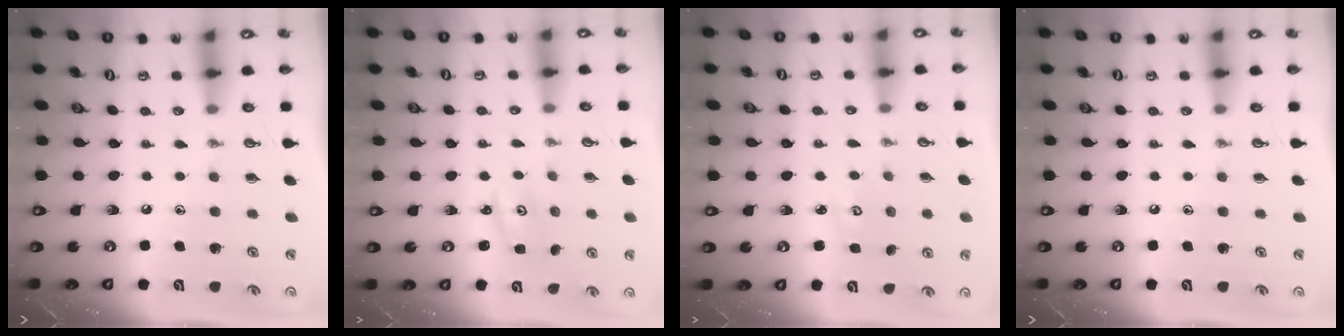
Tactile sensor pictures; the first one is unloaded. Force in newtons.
{"total": 2.1, "press": 2.1, "slide": 0.2}
{"total": 2.7, "press": 2.7, "slide": 0.3}
{"total": 0.0}